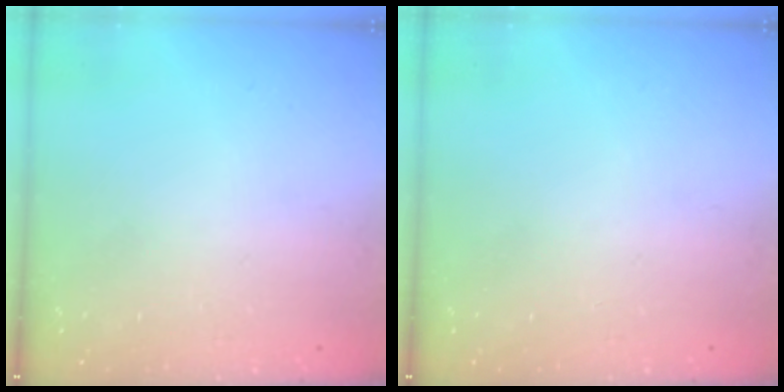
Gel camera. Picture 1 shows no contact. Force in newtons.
{"total": 0.0}